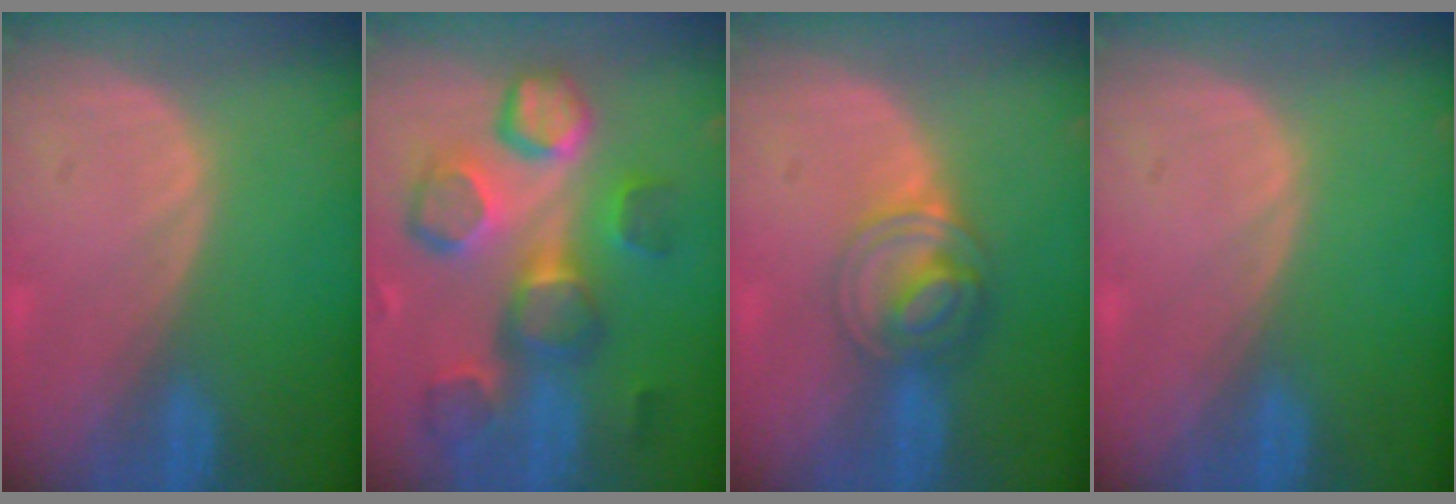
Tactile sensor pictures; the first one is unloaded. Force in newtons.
{"total": 11.0, "press": 10.6, "slide": 3.0}
{"total": 6.3, "press": 5.4, "slide": 3.2}
{"total": 0.0}